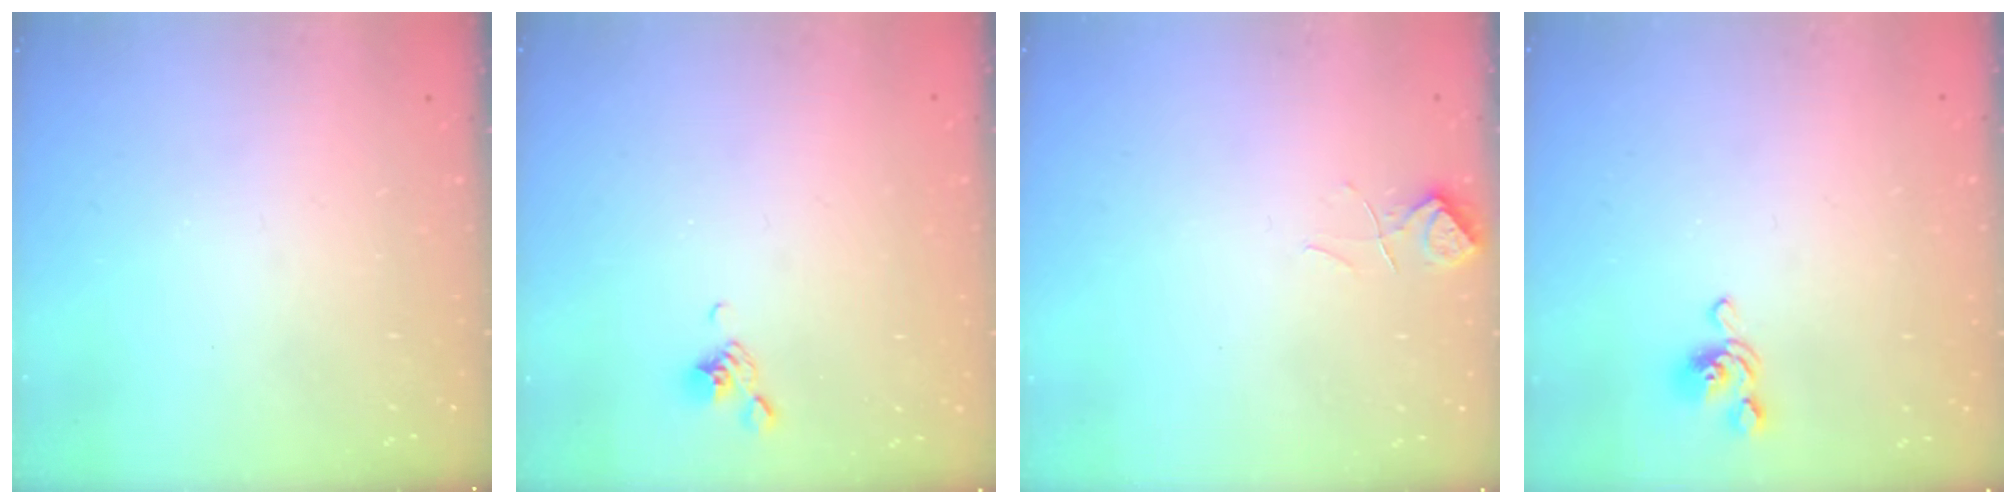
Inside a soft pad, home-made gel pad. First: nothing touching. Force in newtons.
{"total": 6.2, "press": 6.2, "slide": 1.0}
{"total": 1.2, "press": 1.0, "slide": 0.6}
{"total": 2.6, "press": 2.5, "slide": 0.7}